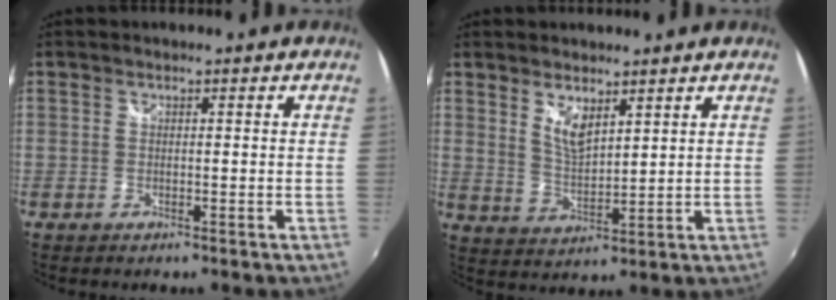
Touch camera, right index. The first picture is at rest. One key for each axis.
{"total": 5.2, "fx": 3.5, "fy": 1.9, "fz": 3.4, "tx": -0.060, "ty": -0.007, "tz": 0.064}